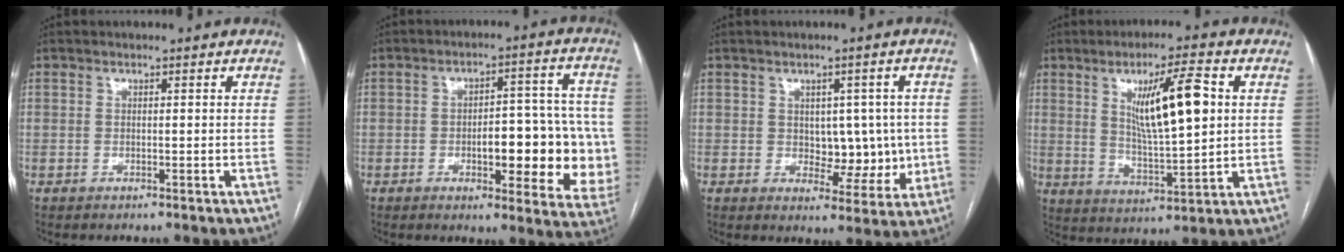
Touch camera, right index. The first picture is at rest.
{"total": 14.9, "force": [-2.5, 5.3, 13.7], "torque": [-0.131, 0.026, -0.018]}
{"total": 7.0, "force": [0.2, 4.5, 5.4], "torque": [-0.054, 0.012, 0.018]}
{"total": 11.8, "force": [3.3, 1.6, 11.2], "torque": [-0.189, 0.000, 0.060]}